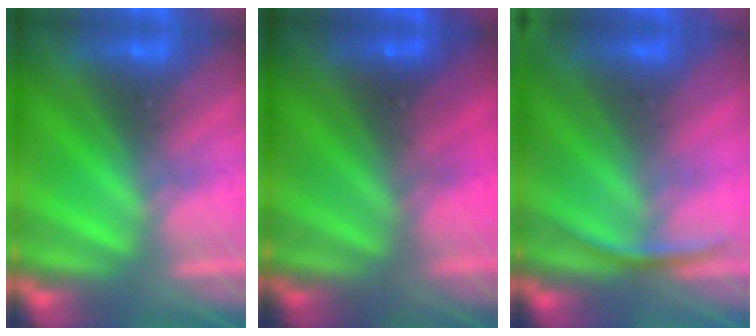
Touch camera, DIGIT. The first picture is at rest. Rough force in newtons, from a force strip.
{"total": 2.2}
{"total": 2.9}